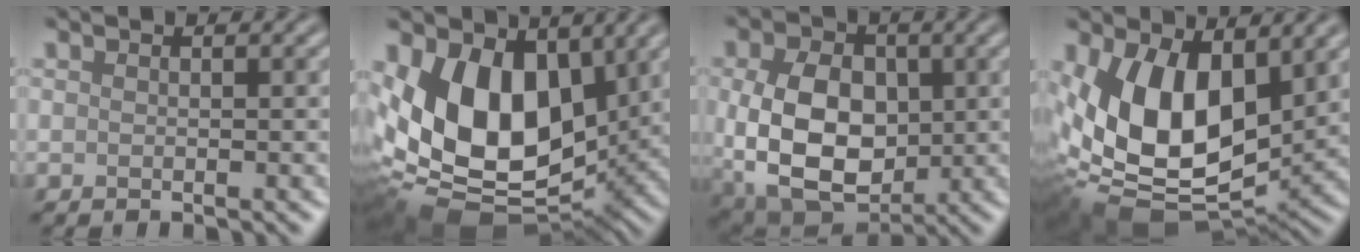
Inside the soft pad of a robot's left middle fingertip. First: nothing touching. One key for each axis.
{"total": 14.3, "fx": 1.5, "fy": 9.2, "fz": 10.9, "tx": -0.200, "ty": -0.024, "tz": 0.017}
{"total": 11.2, "fx": -0.2, "fy": 8.0, "fz": 7.9, "tx": -0.165, "ty": -0.017, "tz": 0.008}
{"total": 13.5, "fx": 2.1, "fy": 7.9, "fz": 10.8, "tx": -0.197, "ty": -0.029, "tz": 0.034}